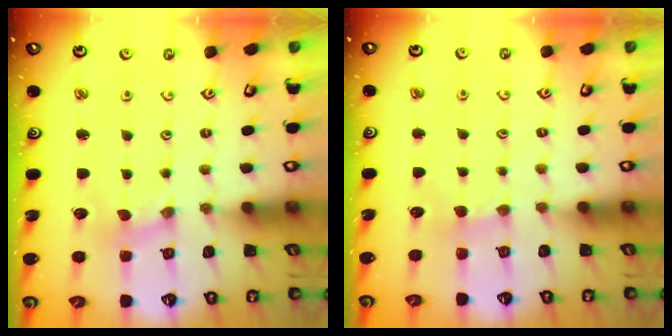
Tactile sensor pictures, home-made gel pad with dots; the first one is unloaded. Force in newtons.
{"total": 2.8, "press": 2.7, "slide": 0.4}